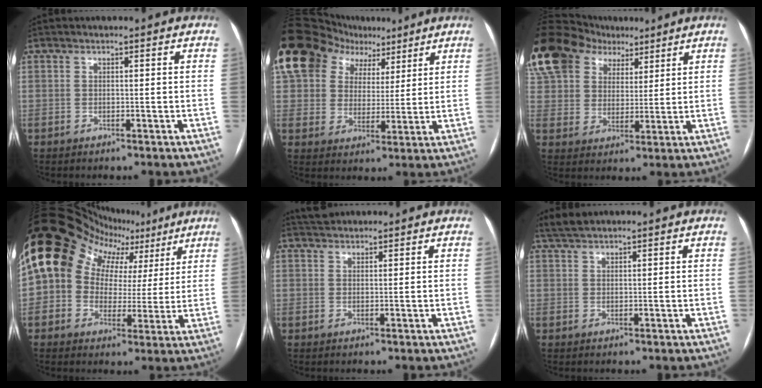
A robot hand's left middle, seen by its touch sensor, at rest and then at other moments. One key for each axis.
{"total": 18.7, "fx": 10.7, "fy": 12.8, "fz": 8.4, "tx": -0.183, "ty": 0.084, "tz": 0.190}
{"total": 26.7, "fx": 15.8, "fy": 18.1, "fz": 11.6, "tx": -0.343, "ty": 0.096, "tz": 0.295}
{"total": 19.8, "fx": 8.3, "fy": 15.0, "fz": 9.9, "tx": -0.165, "ty": 0.095, "tz": 0.128}
{"total": 3.0, "fx": 2.8, "fy": 0.8, "fz": 0.7, "tx": -0.015, "ty": 0.025, "tz": 0.051}
{"total": 2.9, "fx": 2.6, "fy": 0.4, "fz": 1.2, "tx": -0.030, "ty": 0.016, "tz": 0.056}